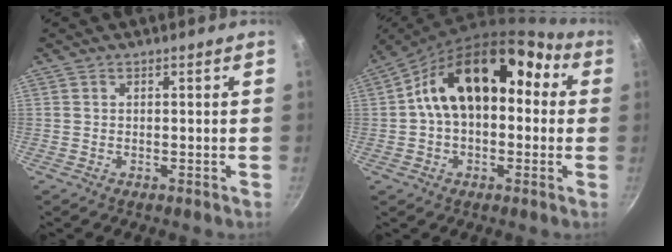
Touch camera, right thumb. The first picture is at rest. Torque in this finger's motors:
{"motor_torque": [1.51, 3.50, 0.92, -0.59, 0.23]}